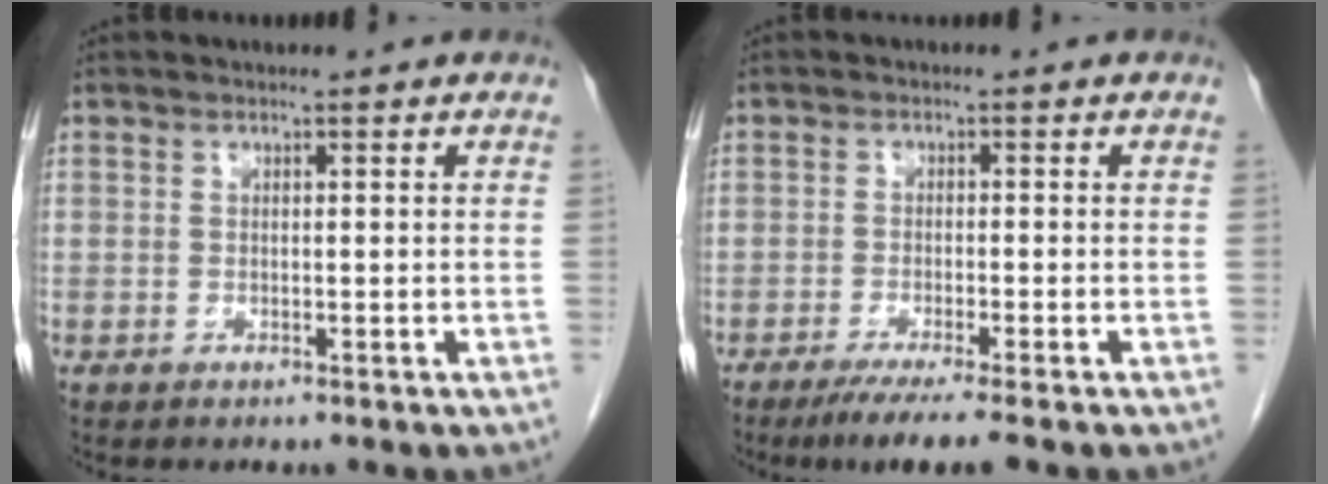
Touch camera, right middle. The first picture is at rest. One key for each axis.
{"total": 5.6, "fx": -4.1, "fy": -0.3, "fz": 3.7, "tx": -0.059, "ty": -0.015, "tz": -0.068}